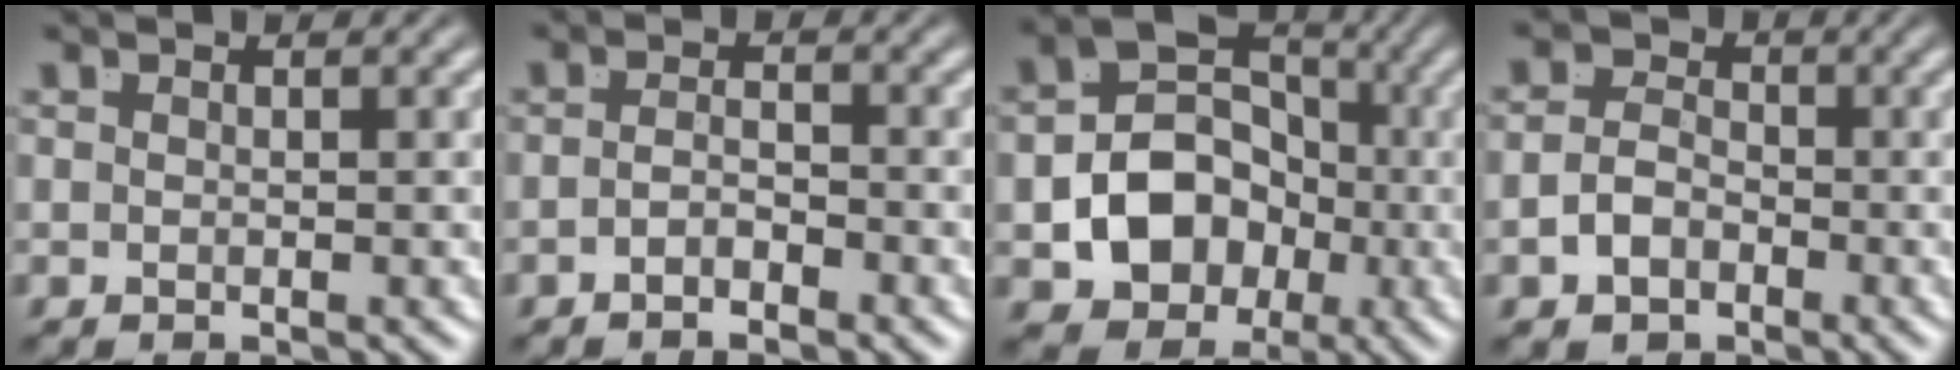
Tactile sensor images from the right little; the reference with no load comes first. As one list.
[{"total": 2.1, "force": [-1.8, -0.2, 1.1], "torque": [-0.016, -0.009, -0.030]}, {"total": 11.5, "force": [-0.8, 9.8, 5.9], "torque": [-0.144, -0.055, 0.001]}, {"total": 4.9, "force": [-1.8, 4.2, 1.7], "torque": [-0.030, -0.018, -0.029]}]